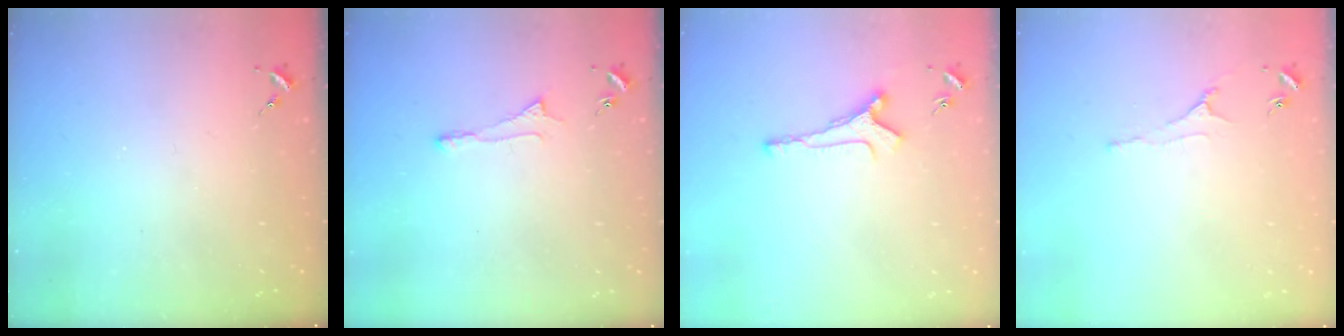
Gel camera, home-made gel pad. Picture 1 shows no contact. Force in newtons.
{"total": 3.5, "press": 3.4, "slide": 0.5}
{"total": 5.9, "press": 5.8, "slide": 0.7}
{"total": 3.0, "press": 2.9, "slide": 0.6}